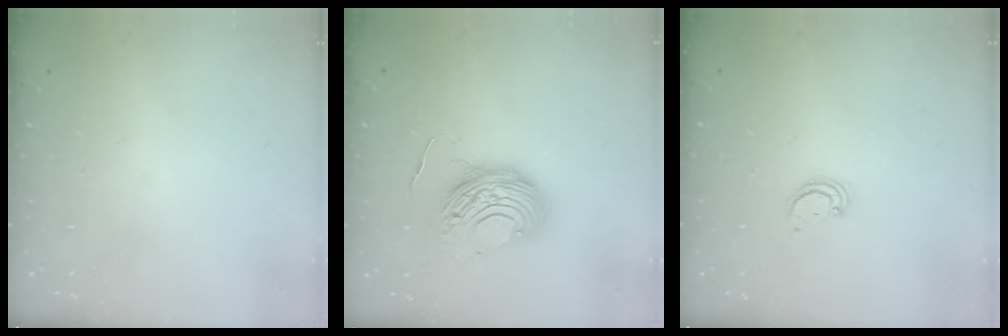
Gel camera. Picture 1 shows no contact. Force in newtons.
{"total": 12.0, "press": 12.0, "slide": 0.9}
{"total": 2.2, "press": 2.2, "slide": 0.1}